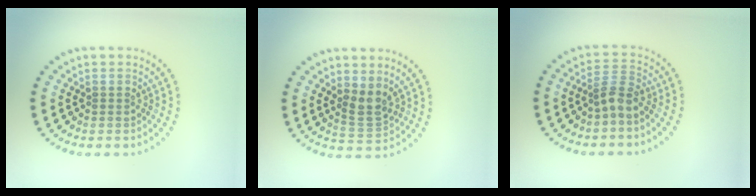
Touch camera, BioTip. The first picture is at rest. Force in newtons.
{"total": 2.3, "press": 1.8, "slide": 1.3}
{"total": 2.4, "press": 1.7, "slide": 1.6}